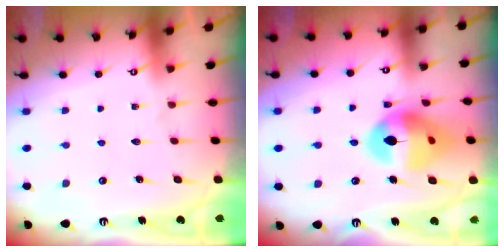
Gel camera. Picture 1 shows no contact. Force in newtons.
{"total": 16.3, "press": 16.2, "slide": 2.3}